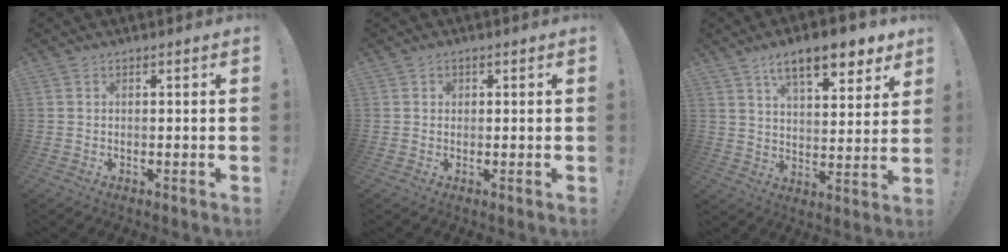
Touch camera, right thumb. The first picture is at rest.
{"total": 1.1, "force": [0.3, 1.0, 0.3], "torque": [-0.002, 0.002, 0.004]}
{"total": 12.7, "force": [8.4, 4.1, 8.6], "torque": [-0.132, -0.044, 0.138]}